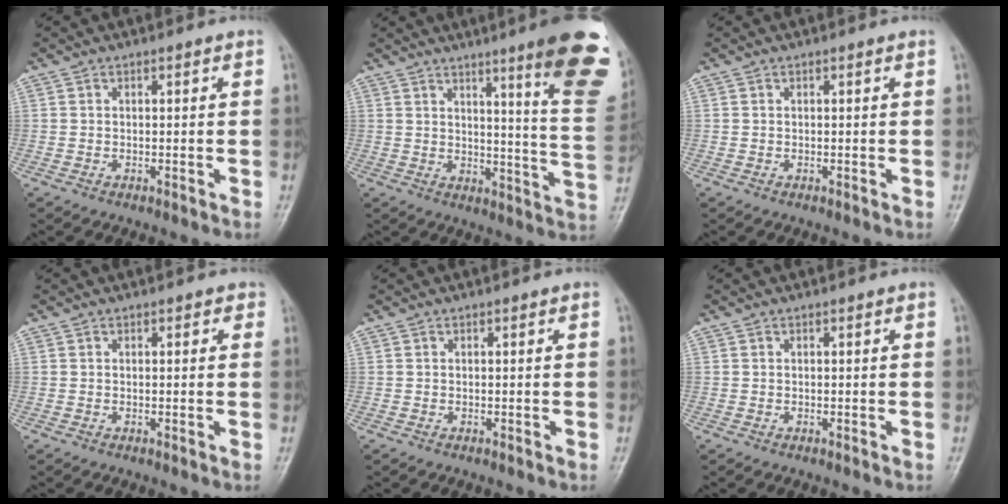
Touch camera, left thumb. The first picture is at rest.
{"total": 18.5, "force": [10.4, 2.0, 15.1], "torque": [-0.160, -0.060, 0.127]}
{"total": 0.0}
{"total": 1.1, "force": [0.5, 0.7, 0.6], "torque": [0.006, 0.001, 0.000]}
{"total": 0.0}
{"total": 0.0}